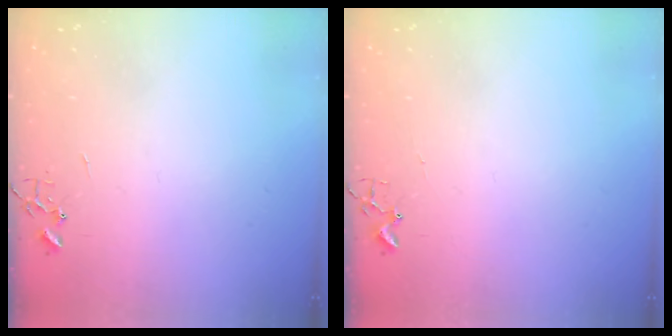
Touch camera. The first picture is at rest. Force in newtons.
{"total": 1.8, "press": 1.8, "slide": 0.2}